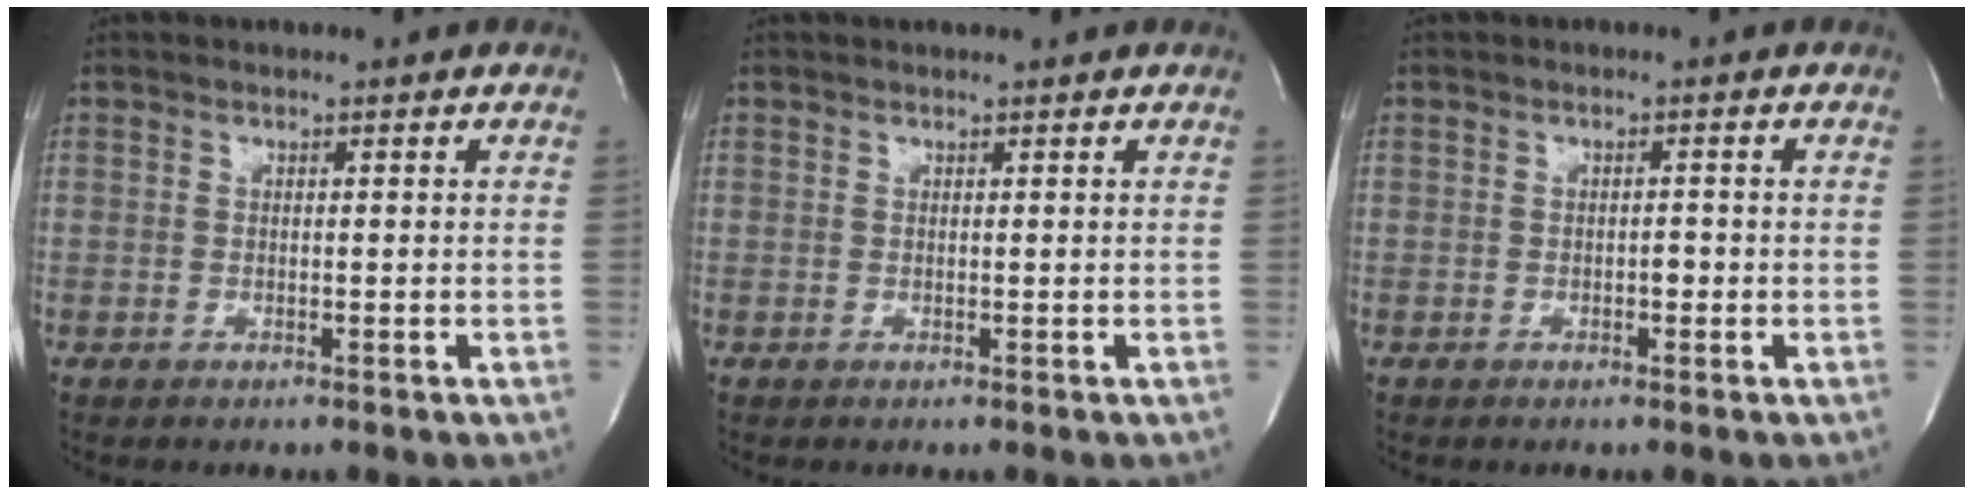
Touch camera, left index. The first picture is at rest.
{"total": 1.6, "force": [1.5, 0.0, 0.5], "torque": [-0.007, 0.013, 0.020]}
{"total": 1.0, "force": [-0.5, 0.4, 0.7], "torque": [-0.009, -0.001, -0.010]}